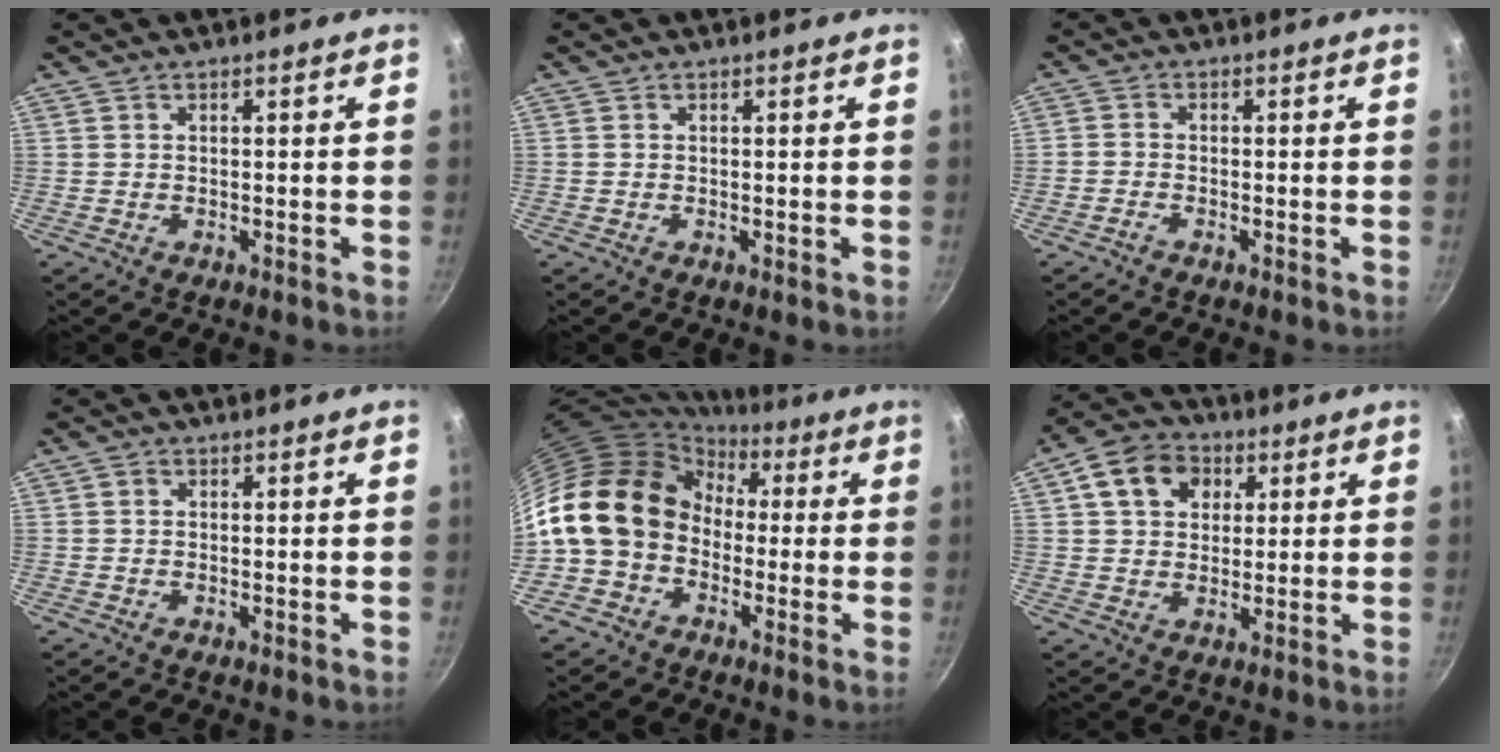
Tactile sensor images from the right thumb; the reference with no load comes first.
{"total": 0.0}
{"total": 1.5, "force": [-1.3, 0.6, 0.5], "torque": [-0.015, 0.011, -0.031]}
{"total": 1.1, "force": [0.2, 1.0, 0.4], "torque": [-0.004, 0.003, 0.000]}
{"total": 15.6, "force": [-0.3, 12.6, 9.2], "torque": [-0.127, 0.043, -0.022]}
{"total": 10.3, "force": [3.5, 8.0, 5.4], "torque": [-0.070, 0.006, 0.044]}